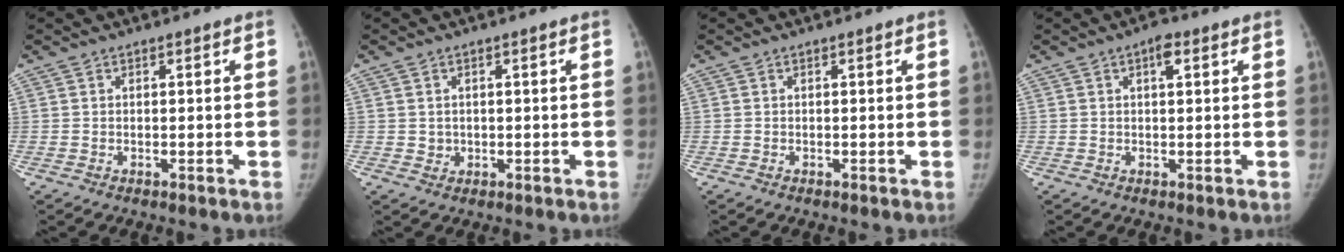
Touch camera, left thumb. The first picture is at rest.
{"total": 1.6, "force": [0.3, 1.5, 0.4], "torque": [-0.003, -0.002, 0.009]}
{"total": 0.0}
{"total": 2.7, "force": [1.2, 1.1, 2.1], "torque": [-0.029, 0.002, 0.015]}